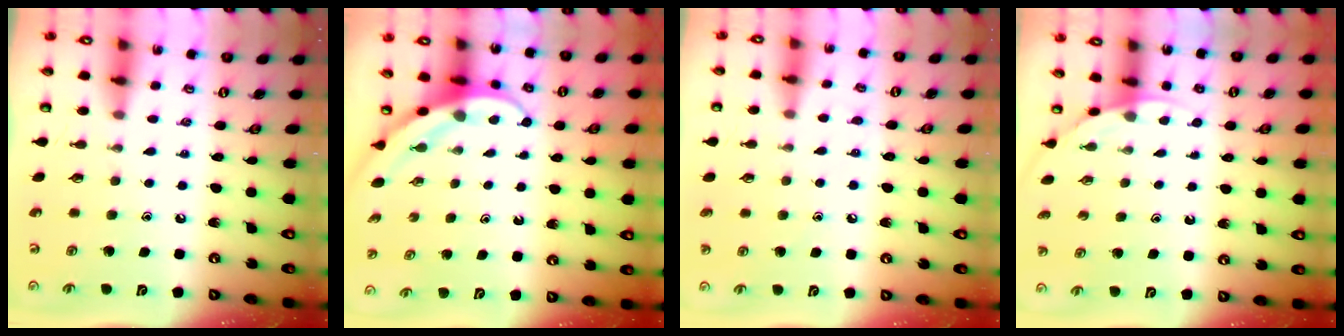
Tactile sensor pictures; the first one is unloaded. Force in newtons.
{"total": 4.0, "press": 4.0, "slide": 0.4}
{"total": 4.6, "press": 4.6, "slide": 0.6}
{"total": 3.7, "press": 3.7, "slide": 0.1}